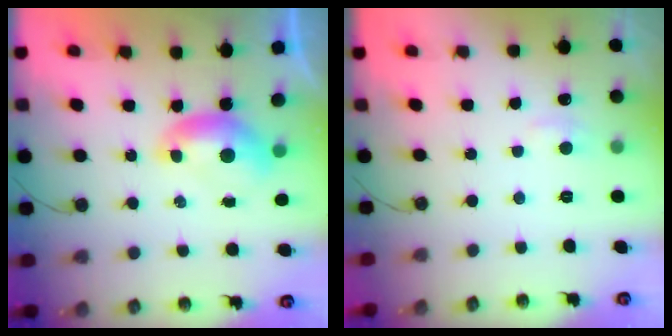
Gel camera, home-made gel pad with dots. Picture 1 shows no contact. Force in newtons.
{"total": 2.1, "press": 2.0, "slide": 0.6}